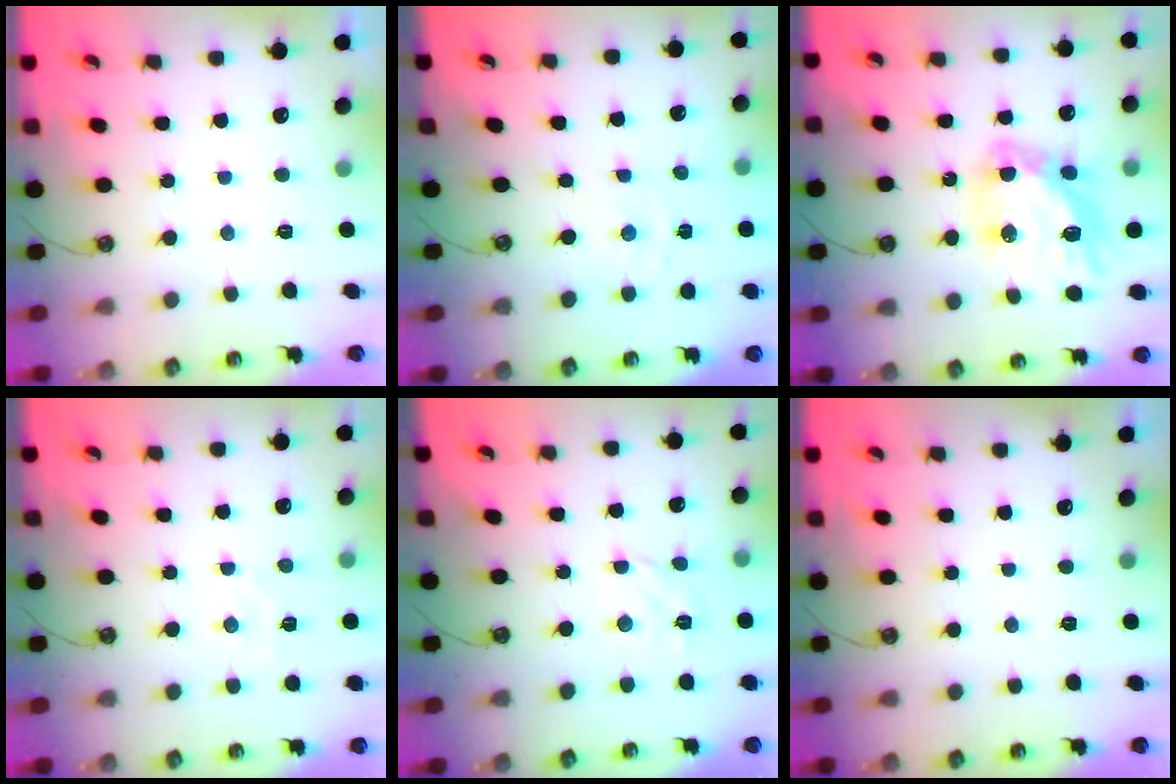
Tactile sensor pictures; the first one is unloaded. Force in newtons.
{"total": 0.0}
{"total": 15.7, "press": 15.6, "slide": 1.7}
{"total": 4.6, "press": 4.6, "slide": 0.5}
{"total": 4.2, "press": 4.2, "slide": 0.4}
{"total": 0.0}